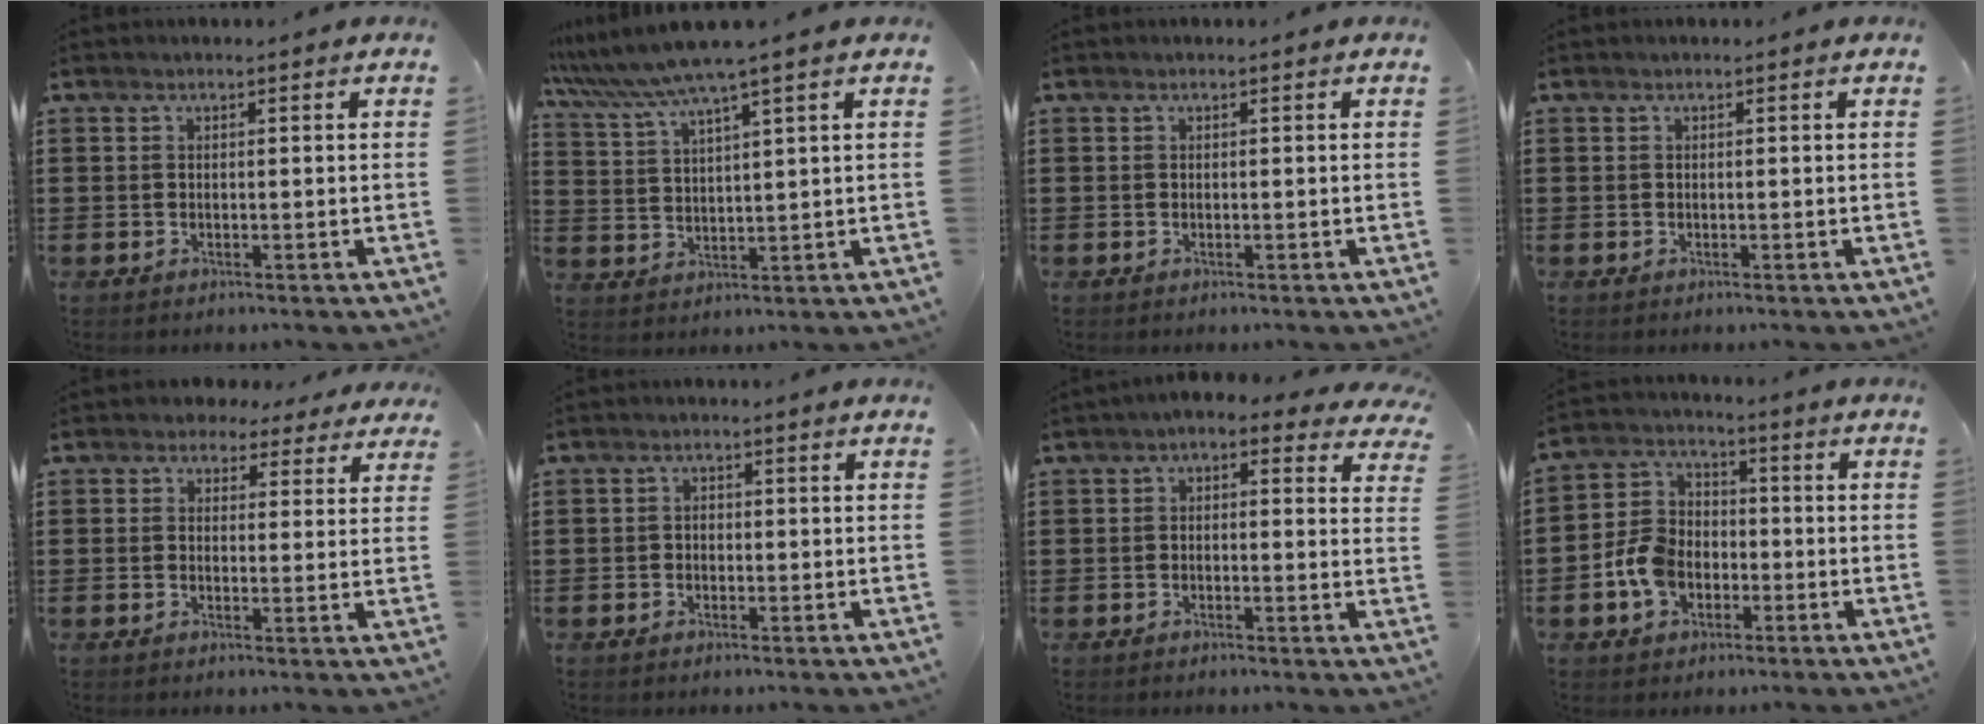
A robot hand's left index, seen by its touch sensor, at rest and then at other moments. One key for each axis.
{"total": 6.1, "fx": 4.8, "fy": -0.4, "fz": 3.7, "tx": -0.088, "ty": -0.022, "tz": 0.081}
{"total": 0.0}
{"total": 0.0}
{"total": 3.1, "fx": 2.3, "fy": 2.0, "fz": 0.7, "tx": -0.019, "ty": 0.002, "tz": 0.040}
{"total": 1.2, "fx": -0.4, "fy": 1.1, "fz": 0.4, "tx": -0.011, "ty": 0.005, "tz": -0.011}
{"total": 1.8, "fx": 0.5, "fy": 1.0, "fz": 1.4, "tx": -0.032, "ty": 0.007, "tz": 0.005}
{"total": 7.7, "fx": -2.5, "fy": 6.0, "fz": 4.1, "tx": -0.109, "ty": 0.014, "tz": -0.050}